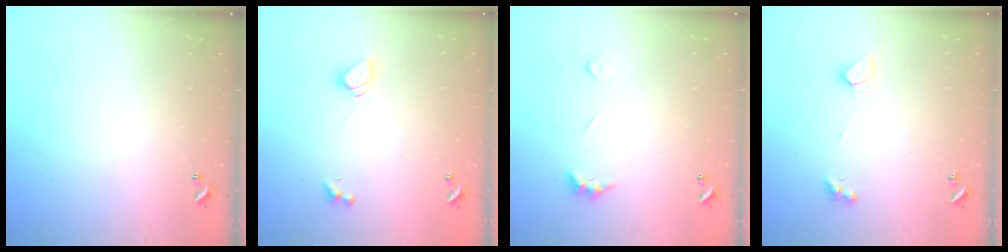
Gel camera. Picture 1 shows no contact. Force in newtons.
{"total": 1.6, "press": 1.6, "slide": 0.5}
{"total": 2.5, "press": 2.4, "slide": 0.7}
{"total": 2.4, "press": 2.3, "slide": 0.6}